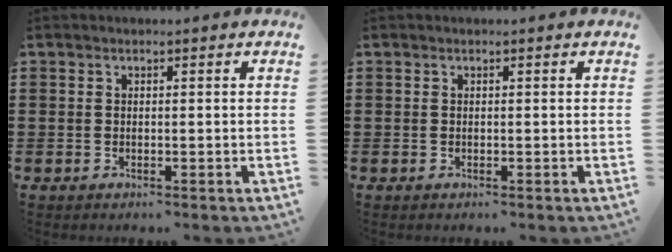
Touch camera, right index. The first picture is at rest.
{"total": 0.0}